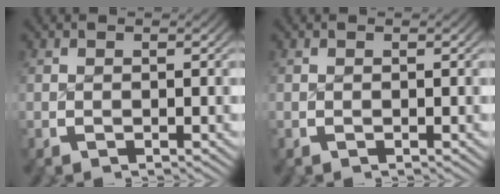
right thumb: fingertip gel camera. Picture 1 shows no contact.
{"total": 0.0}